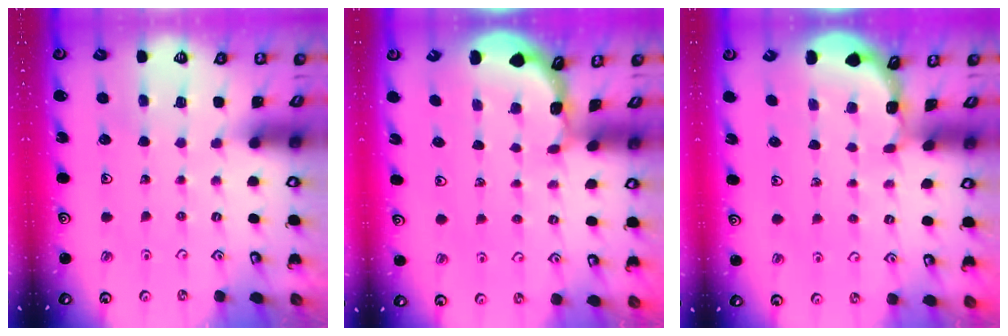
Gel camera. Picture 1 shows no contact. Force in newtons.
{"total": 1.1, "press": 1.1, "slide": 0.1}
{"total": 1.3, "press": 1.3, "slide": 0.1}